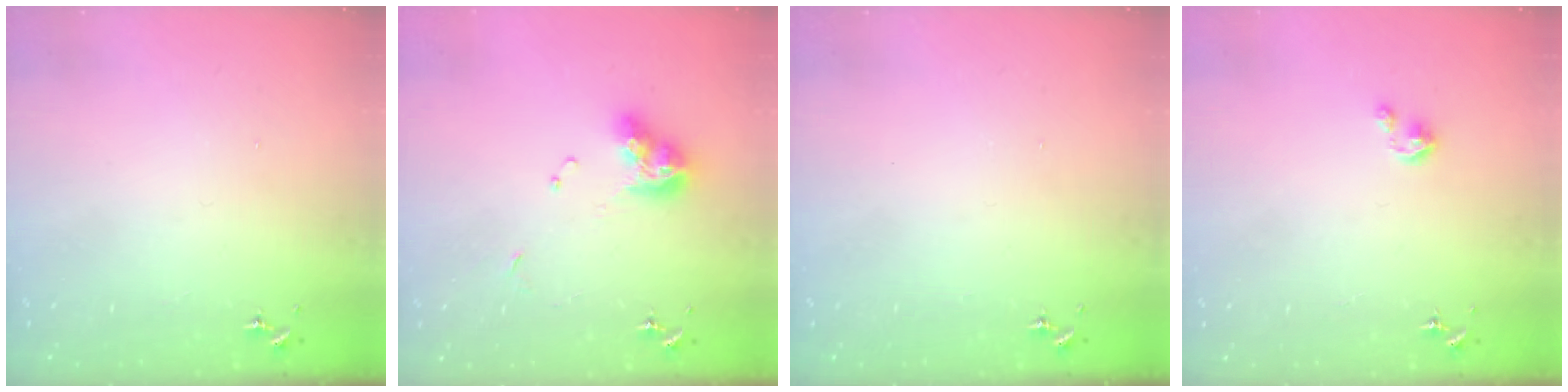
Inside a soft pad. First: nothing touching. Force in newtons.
{"total": 12.1, "press": 12.0, "slide": 1.3}
{"total": 0.0}
{"total": 3.0, "press": 2.9, "slide": 0.2}